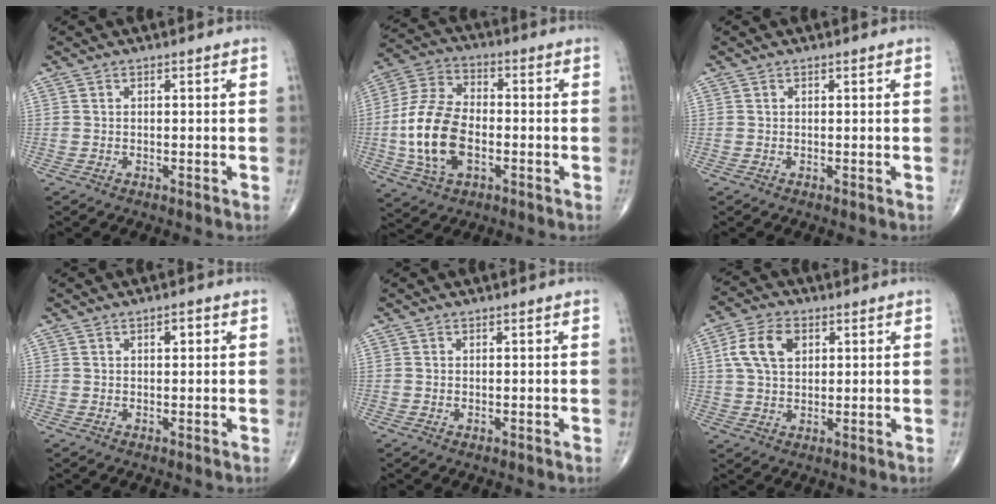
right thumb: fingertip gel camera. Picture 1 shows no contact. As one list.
[{"total": 15.1, "force": [-2.8, 9.0, 11.7], "torque": [-0.233, 0.018, -0.054]}, {"total": 0.0}, {"total": 1.8, "force": [0.6, 0.9, 1.4], "torque": [-0.016, 0.001, 0.008]}, {"total": 0.5, "force": [0.0, 0.4, 0.4], "torque": [-0.009, -0.002, 0.002]}, {"total": 8.7, "force": [2.6, 5.6, 6.0], "torque": [-0.110, 0.006, 0.047]}]